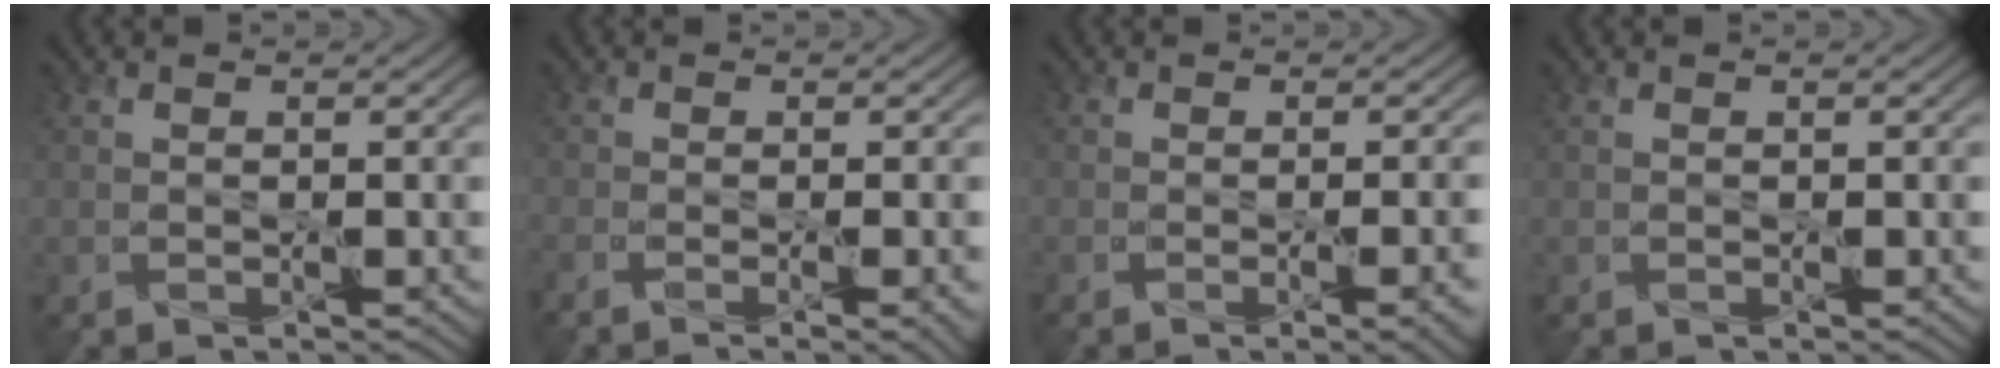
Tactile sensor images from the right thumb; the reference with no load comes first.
{"total": 5.2, "force": [-2.1, 1.7, 4.4], "torque": [-0.060, -0.010, -0.031]}
{"total": 5.2, "force": [-1.6, 1.6, 4.6], "torque": [-0.055, -0.008, -0.016]}
{"total": 0.0}